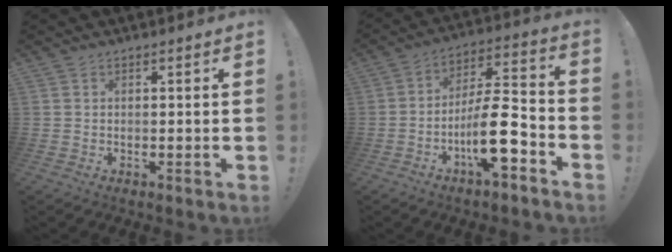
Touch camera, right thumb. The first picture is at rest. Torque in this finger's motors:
{"motor_torque": [2.27, 2.52, 1.99, -0.78, 0.60]}